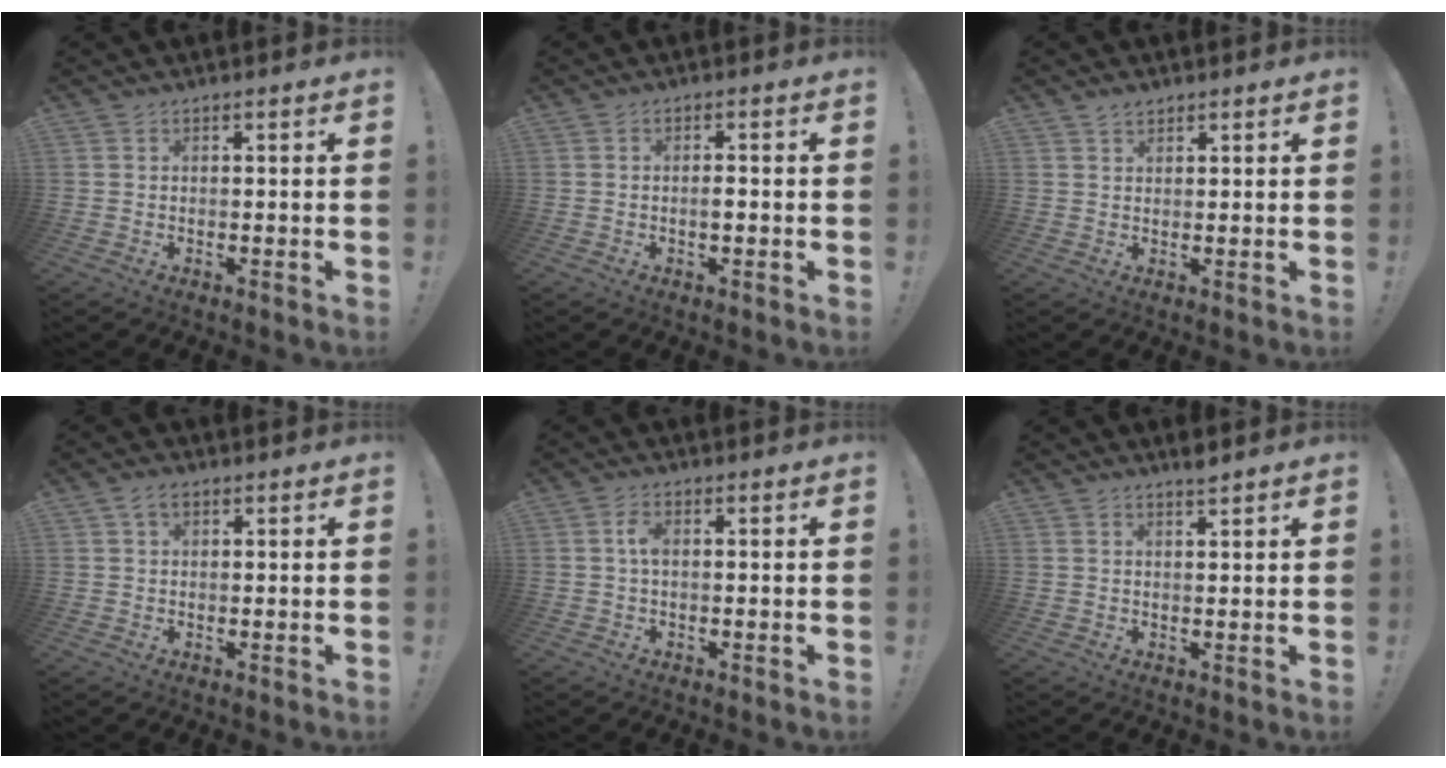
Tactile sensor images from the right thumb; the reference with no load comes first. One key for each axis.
{"total": 2.1, "fx": -0.6, "fy": 0.7, "fz": 1.9, "tx": -0.027, "ty": 0.002, "tz": -0.012}
{"total": 1.9, "fx": 1.5, "fy": 0.9, "fz": 0.6, "tx": -0.013, "ty": -0.006, "tz": 0.029}
{"total": 2.9, "fx": 1.4, "fy": 1.8, "fz": 1.8, "tx": -0.031, "ty": 0.004, "tz": 0.026}
{"total": 3.4, "fx": 0.3, "fy": 1.7, "fz": 3.0, "tx": -0.053, "ty": 0.006, "tz": 0.004}
{"total": 2.1, "fx": 1.9, "fy": -0.1, "fz": 1.0, "tx": -0.007, "ty": -0.015, "tz": 0.031}